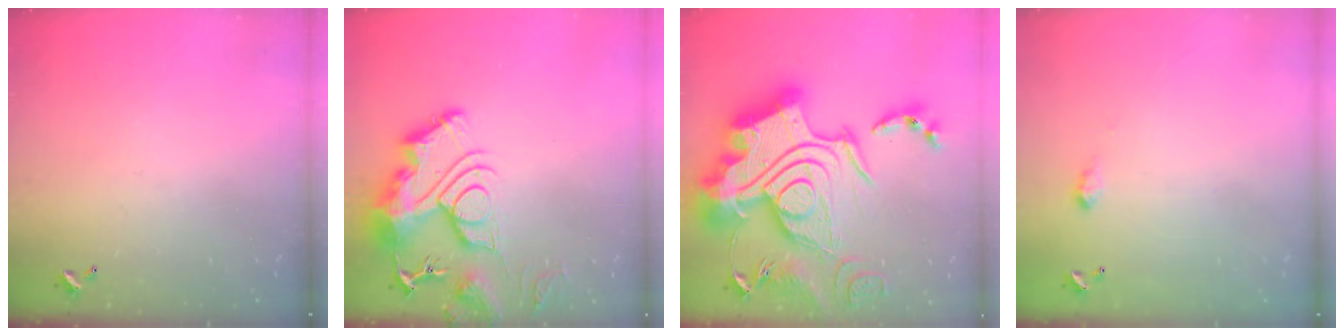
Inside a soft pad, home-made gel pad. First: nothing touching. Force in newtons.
{"total": 17.8, "press": 17.8, "slide": 1.8}
{"total": 0.7, "press": 0.7, "slide": 0.1}
{"total": 2.0, "press": 2.0, "slide": 0.3}